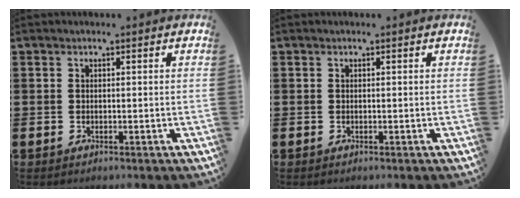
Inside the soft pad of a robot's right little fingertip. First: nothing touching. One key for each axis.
{"total": 0.0}